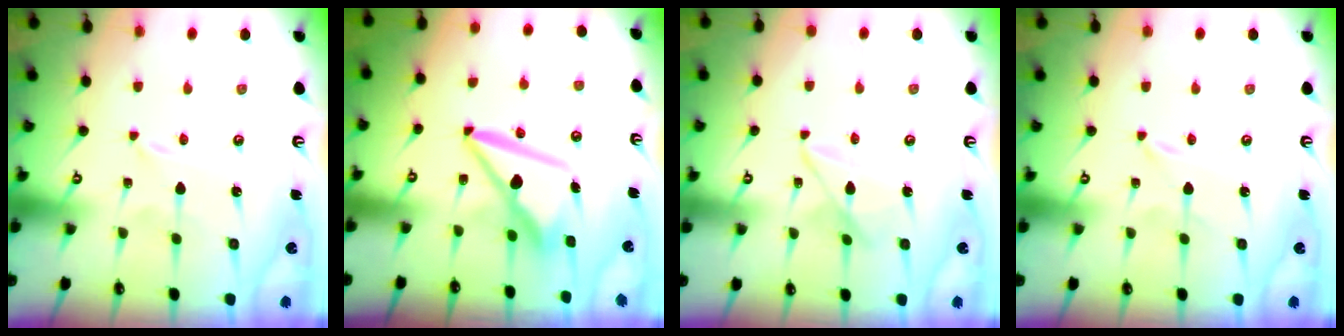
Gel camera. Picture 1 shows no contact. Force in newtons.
{"total": 9.3, "press": 9.3, "slide": 0.5}
{"total": 6.9, "press": 6.9, "slide": 0.5}
{"total": 0.0}